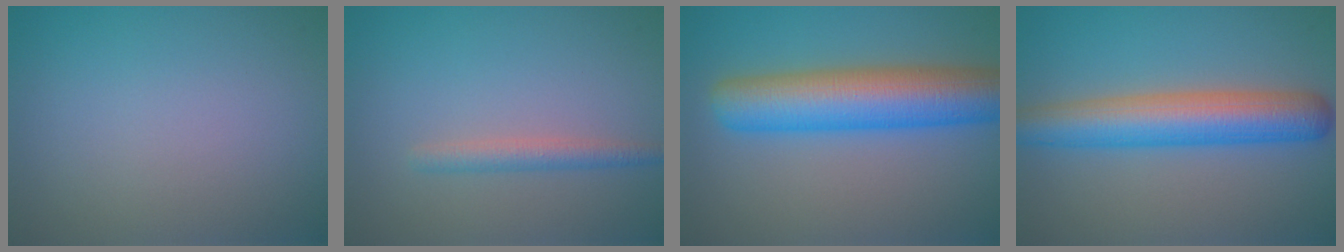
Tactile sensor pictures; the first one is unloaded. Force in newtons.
{"total": 1.8, "press": 1.8, "slide": 0.1}
{"total": 9.0, "press": 9.0, "slide": 0.2}
{"total": 7.1, "press": 7.1, "slide": 0.2}